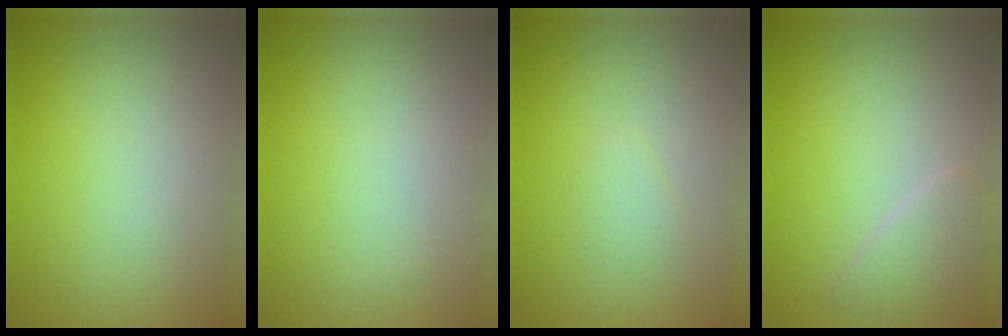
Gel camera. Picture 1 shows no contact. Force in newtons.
{"total": 0.0}
{"total": 0.9, "press": 0.9, "slide": 0.1}
{"total": 2.0, "press": 2.0, "slide": 0.1}